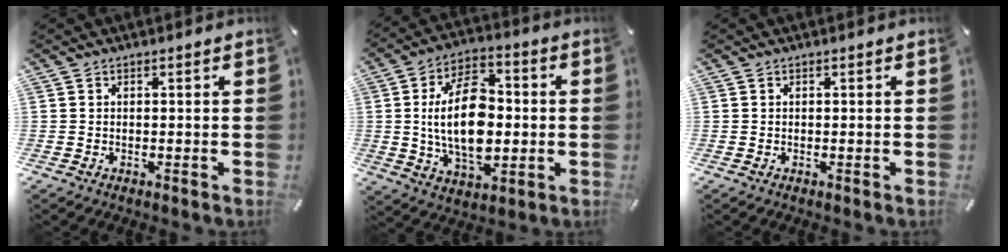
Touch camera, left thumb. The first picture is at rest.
{"total": 18.5, "force": [-0.1, 11.1, 14.8], "torque": [-0.298, -0.002, -0.010]}
{"total": 0.0}